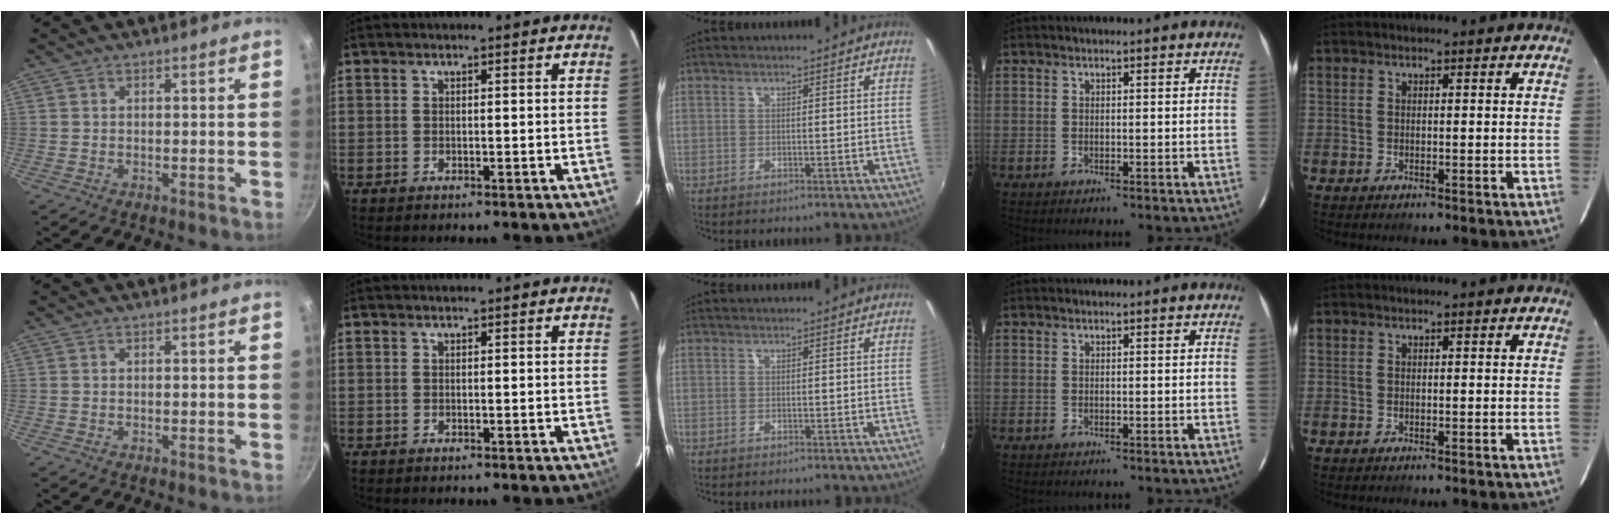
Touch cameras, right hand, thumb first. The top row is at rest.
{}